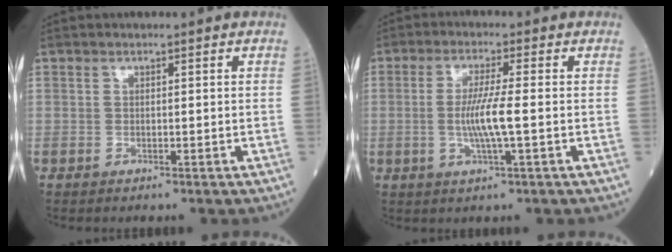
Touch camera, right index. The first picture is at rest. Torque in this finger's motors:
{"motor_torque": [0.96, 0.03, 0.50, 0.12]}